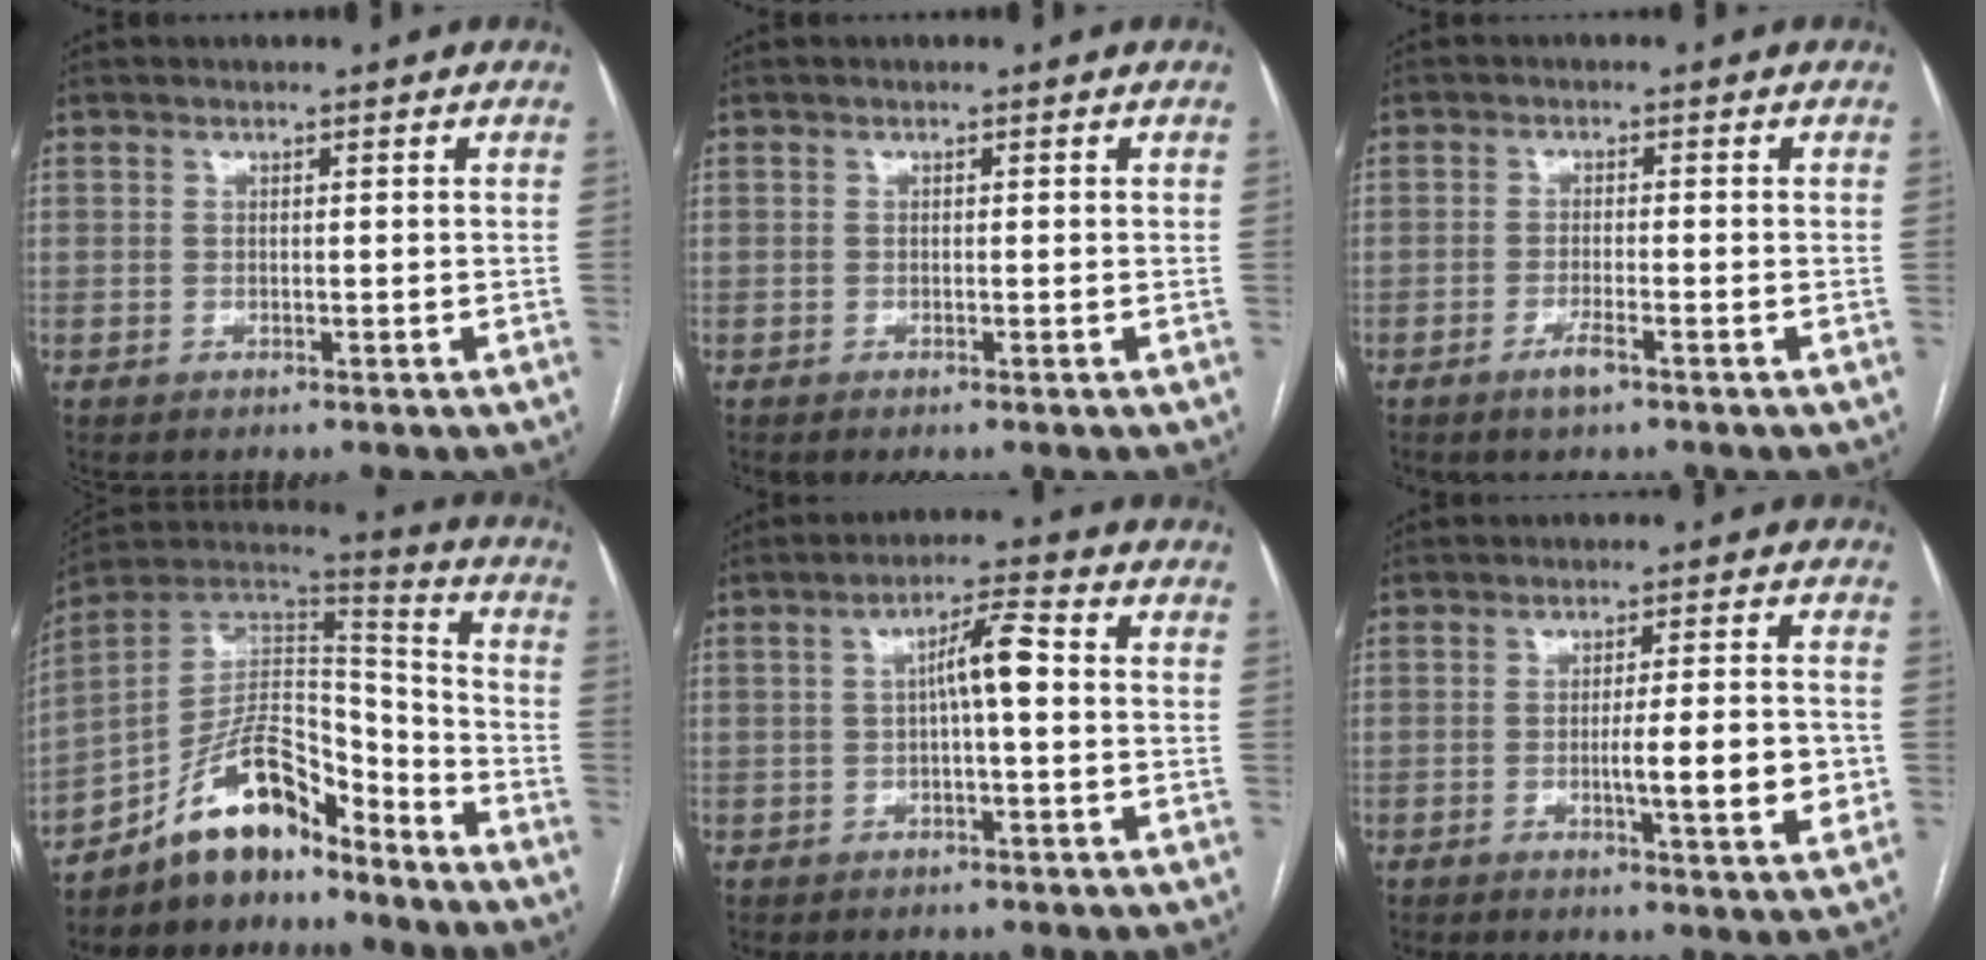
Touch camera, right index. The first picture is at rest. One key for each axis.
{"total": 0.0}
{"total": 2.6, "fx": -1.7, "fy": 0.2, "fz": 2.0, "tx": -0.040, "ty": -0.003, "tz": -0.031}
{"total": 13.4, "fx": -10.2, "fy": 5.2, "fz": 6.9, "tx": -0.110, "ty": 0.047, "tz": -0.181}
{"total": 5.5, "fx": 0.1, "fy": 0.7, "fz": 5.5, "tx": -0.092, "ty": 0.016, "tz": 0.001}
{"total": 8.8, "fx": -1.6, "fy": 0.8, "fz": 8.6, "tx": -0.122, "ty": -0.004, "tz": -0.023}